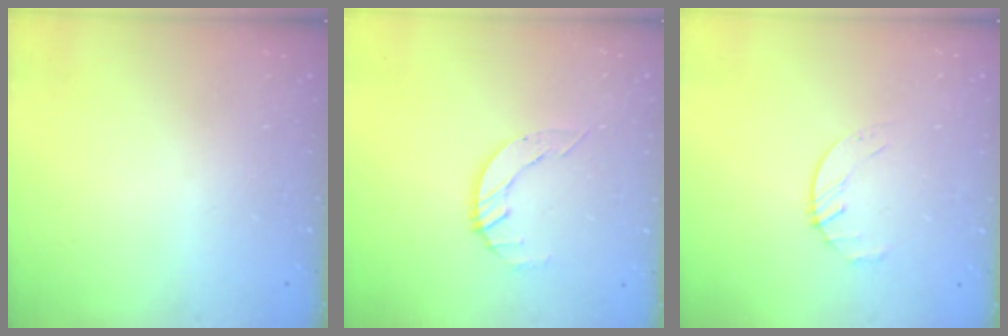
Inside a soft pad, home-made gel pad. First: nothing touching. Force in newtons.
{"total": 3.4, "press": 3.4, "slide": 0.4}
{"total": 2.7, "press": 2.6, "slide": 0.3}